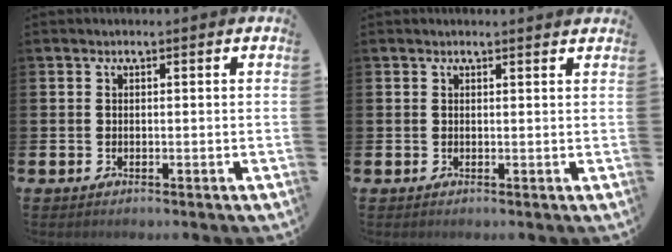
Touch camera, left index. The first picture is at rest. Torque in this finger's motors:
{"motor_torque": [0.24, -0.11, -0.12, -0.02]}